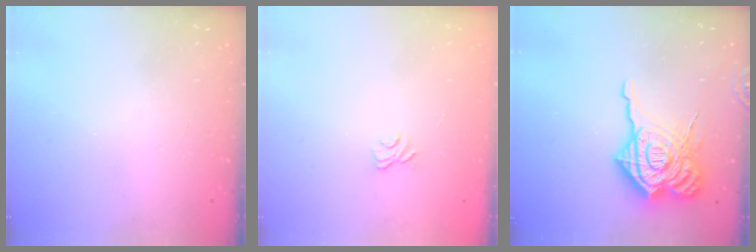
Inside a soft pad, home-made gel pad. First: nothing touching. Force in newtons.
{"total": 3.3, "press": 3.0, "slide": 1.3}
{"total": 23.6, "press": 23.4, "slide": 2.7}